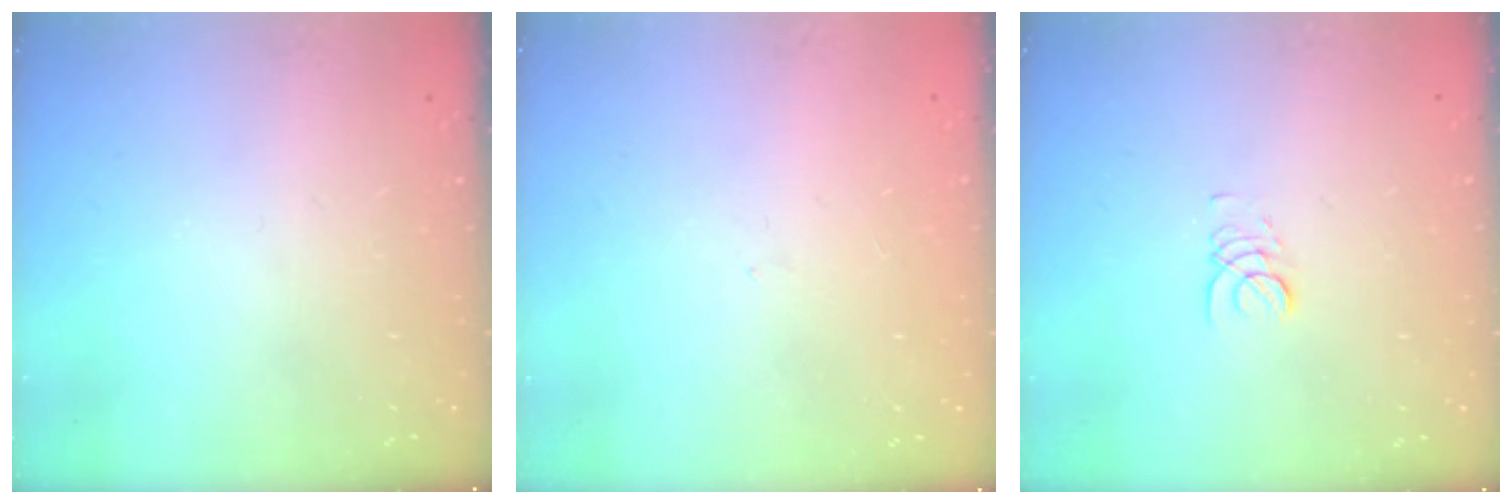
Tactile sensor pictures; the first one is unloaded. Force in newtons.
{"total": 0.0}
{"total": 3.4, "press": 3.4, "slide": 0.3}